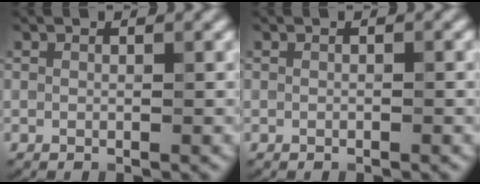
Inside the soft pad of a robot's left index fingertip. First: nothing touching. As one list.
[{"total": 0.0}]